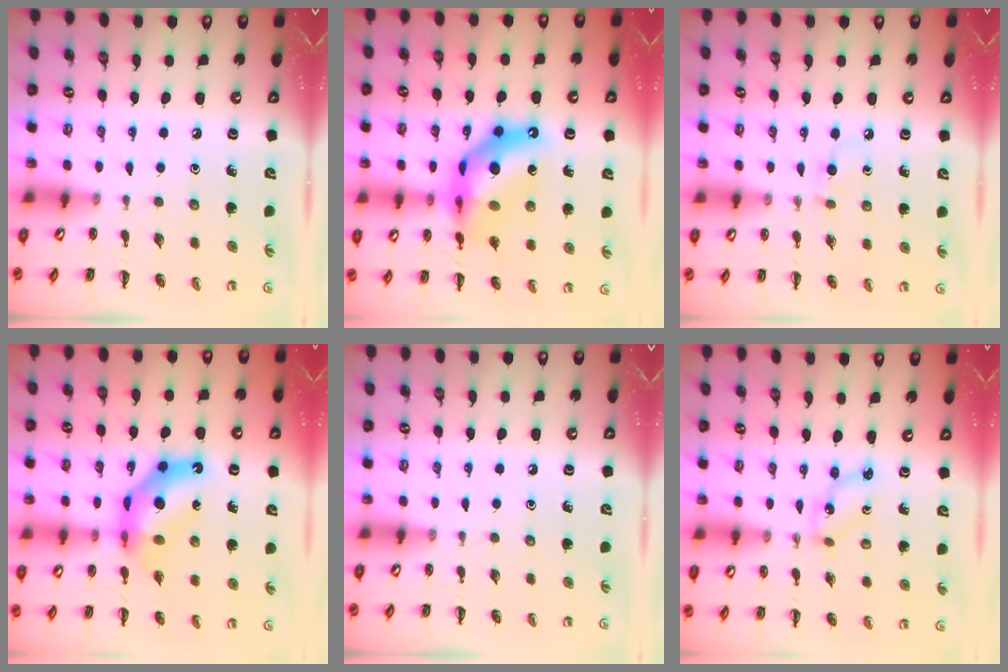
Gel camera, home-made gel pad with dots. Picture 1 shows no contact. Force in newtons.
{"total": 15.8, "press": 15.2, "slide": 4.3}
{"total": 2.6, "press": 2.4, "slide": 1.1}
{"total": 10.4, "press": 9.8, "slide": 3.4}
{"total": 0.0}
{"total": 2.5, "press": 2.5, "slide": 0.6}